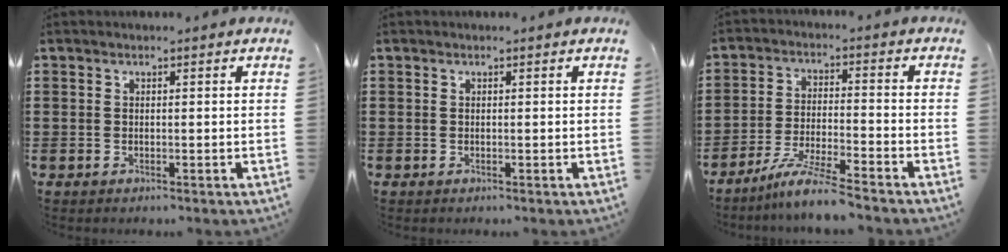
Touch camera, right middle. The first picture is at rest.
{"total": 0.0}
{"total": 7.0, "force": [-6.1, -0.3, 3.4], "torque": [-0.073, -0.016, -0.117]}